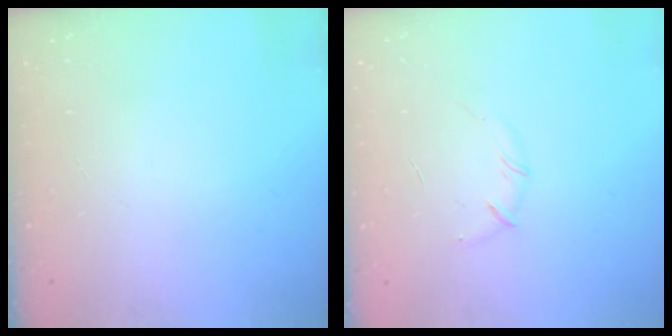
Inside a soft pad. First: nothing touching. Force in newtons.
{"total": 3.8, "press": 3.7, "slide": 1.0}